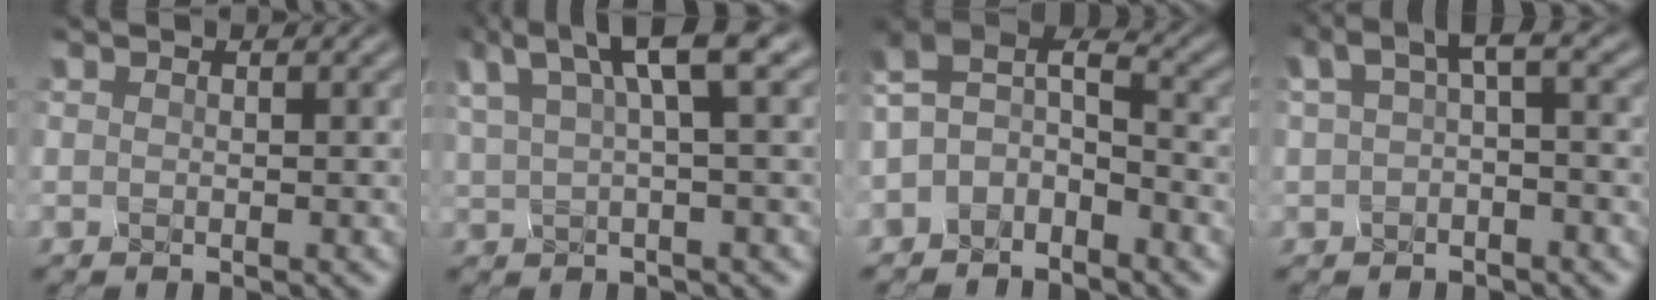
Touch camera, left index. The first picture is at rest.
{"total": 4.9, "force": [3.3, 0.3, 3.7], "torque": [-0.053, 0.021, 0.064]}
{"total": 4.1, "force": [-2.7, 2.1, 2.3], "torque": [-0.050, 0.014, -0.051]}
{"total": 1.8, "force": [0.2, 0.1, 1.8], "torque": [-0.041, 0.011, 0.013]}